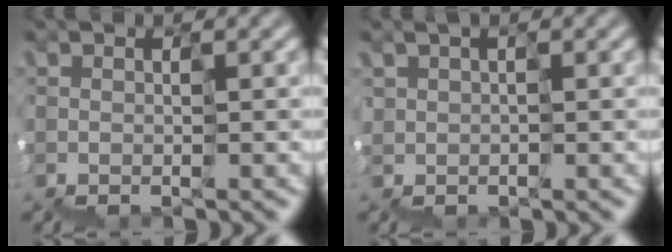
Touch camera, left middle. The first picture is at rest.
{"total": 1.4, "force": [0.9, 1.1, -0.1], "torque": [0.004, 0.005, 0.021]}